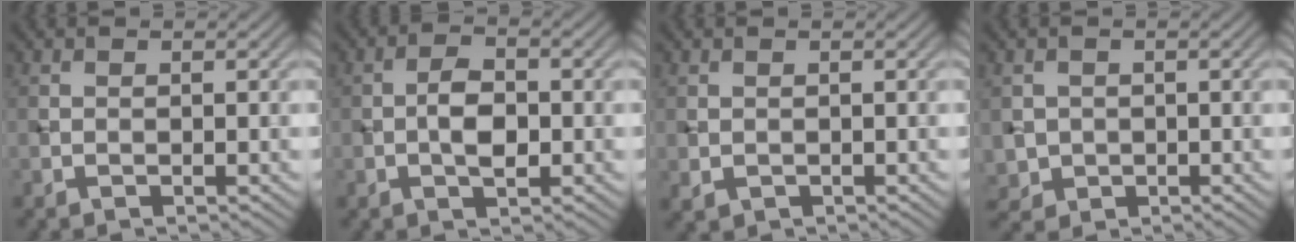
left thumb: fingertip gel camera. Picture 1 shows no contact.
{"total": 3.8, "force": [-0.6, 2.0, 3.1], "torque": [-0.059, 0.006, -0.016]}
{"total": 0.9, "force": [0.1, 0.9, 0.3], "torque": [-0.010, -0.006, 0.006]}
{"total": 2.6, "force": [0.1, 2.6, 0.5], "torque": [-0.021, -0.012, 0.001]}